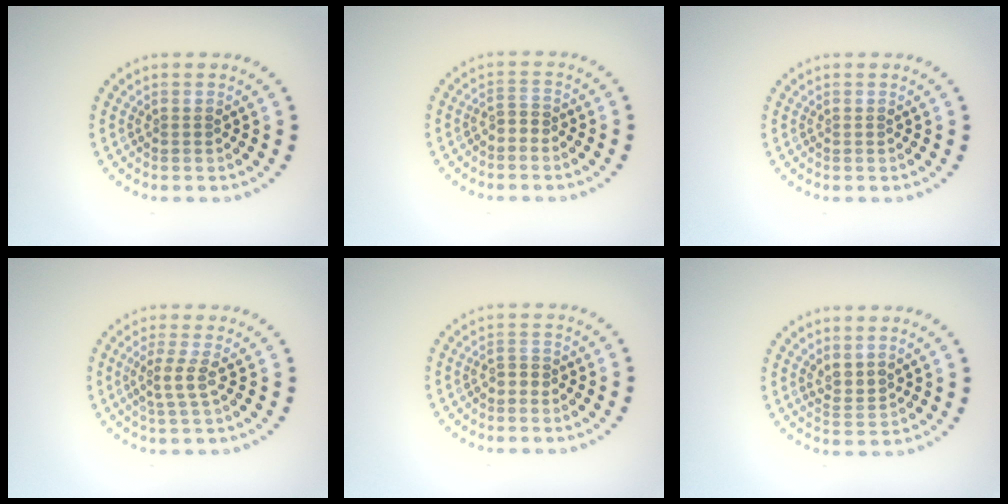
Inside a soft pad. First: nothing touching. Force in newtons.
{"total": 1.3, "press": 1.0, "slide": 0.9}
{"total": 0.0}
{"total": 2.0, "press": 1.5, "slide": 1.3}
{"total": 0.9, "press": 0.7, "slide": 0.6}
{"total": 1.8, "press": 1.4, "slide": 1.2}